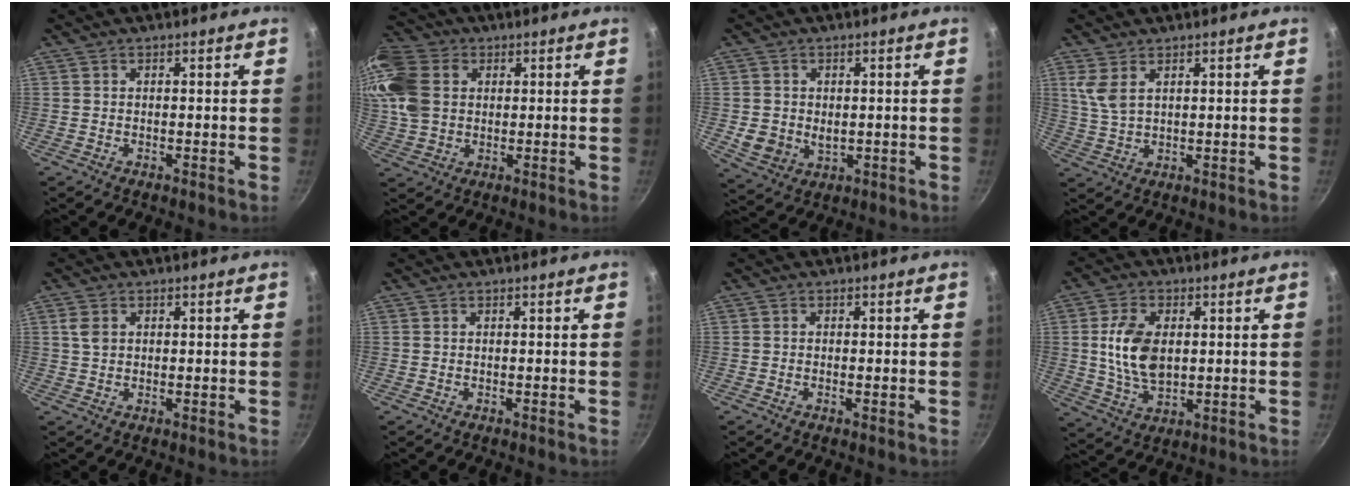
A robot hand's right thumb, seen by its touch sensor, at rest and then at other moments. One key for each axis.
{"total": 14.5, "fx": 3.5, "fy": 11.0, "fz": 8.8, "tx": -0.178, "ty": 0.009, "tz": 0.061}
{"total": 6.5, "fx": -0.1, "fy": 5.3, "fz": 3.8, "tx": -0.063, "ty": -0.011, "tz": 0.011}
{"total": 5.1, "fx": 2.4, "fy": 2.6, "fz": 3.6, "tx": -0.073, "ty": -0.010, "tz": 0.053}
{"total": 2.8, "fx": 0.9, "fy": 2.0, "fz": 1.7, "tx": -0.033, "ty": 0.001, "tz": 0.016}
{"total": 0.0}
{"total": 1.0, "fx": -0.3, "fy": 0.3, "fz": 0.9, "tx": -0.017, "ty": 0.001, "tz": -0.006}
{"total": 11.0, "fx": 1.5, "fy": 6.8, "fz": 8.6, "tx": -0.152, "ty": -0.010, "tz": 0.031}